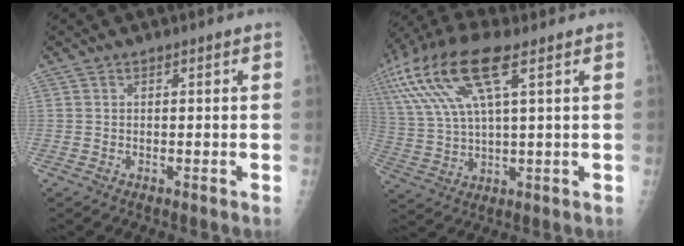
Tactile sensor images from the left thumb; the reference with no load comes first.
{"total": 20.2, "force": [9.1, 7.2, 16.5], "torque": [-0.383, 0.013, 0.177]}